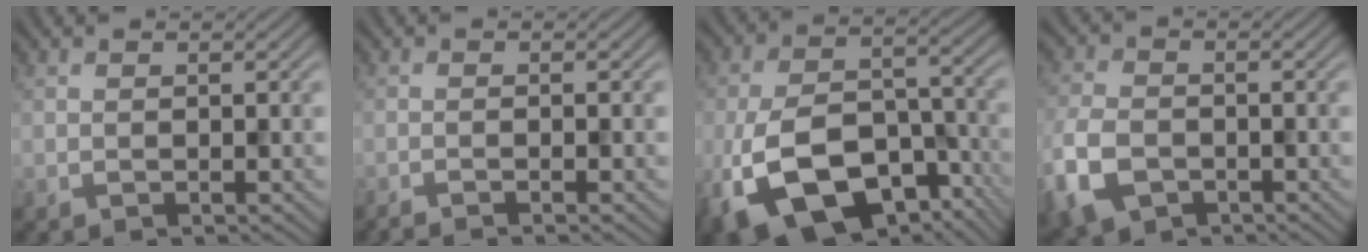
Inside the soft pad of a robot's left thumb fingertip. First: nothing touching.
{"total": 2.0, "force": [-1.3, 0.1, 1.4], "torque": [-0.021, 0.003, -0.033]}
{"total": 16.5, "force": [-8.2, 9.4, 10.8], "torque": [-0.220, -0.031, -0.141]}
{"total": 7.5, "force": [-3.5, 4.9, 4.5], "torque": [-0.127, -0.014, -0.075]}